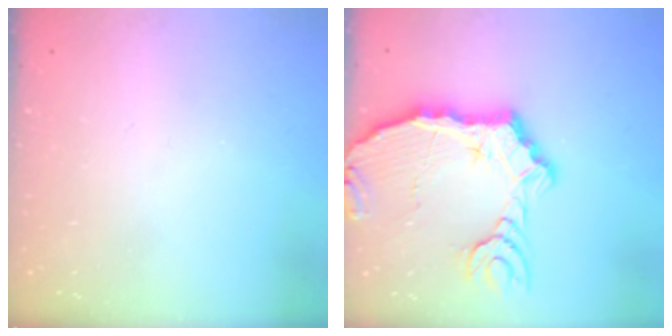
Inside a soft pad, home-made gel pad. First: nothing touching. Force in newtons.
{"total": 14.6, "press": 14.5, "slide": 1.7}